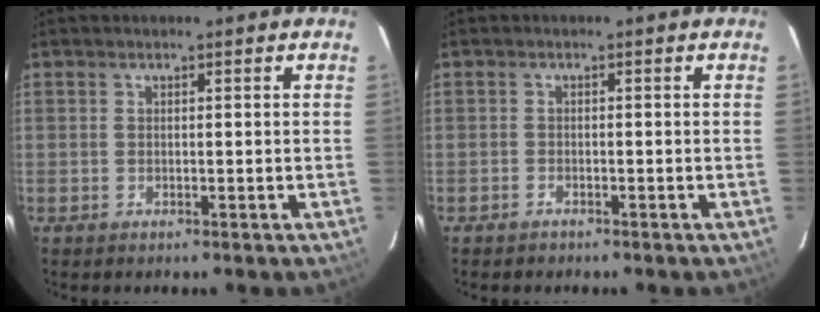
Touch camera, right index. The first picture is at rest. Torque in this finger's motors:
{"motor_torque": [0.11, -0.10, -0.03, -0.01]}